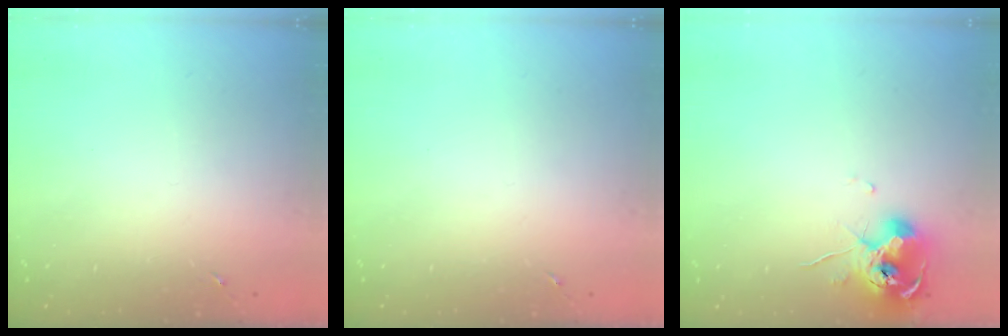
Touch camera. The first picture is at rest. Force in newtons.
{"total": 0.0}
{"total": 10.3, "press": 10.2, "slide": 1.1}